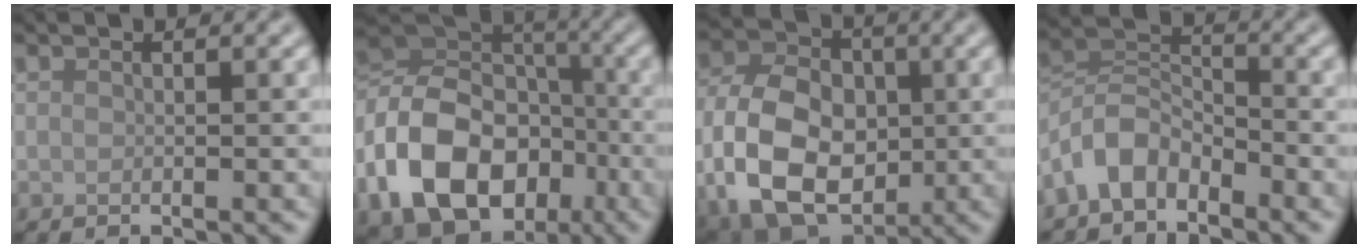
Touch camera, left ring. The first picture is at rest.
{"total": 13.4, "force": [-4.7, 10.1, 7.5], "torque": [-0.165, 0.000, -0.091]}
{"total": 12.1, "force": [-1.9, 8.4, 8.5], "torque": [-0.177, -0.017, -0.041]}
{"total": 4.6, "force": [-3.2, 2.5, 2.1], "torque": [-0.042, 0.010, -0.075]}